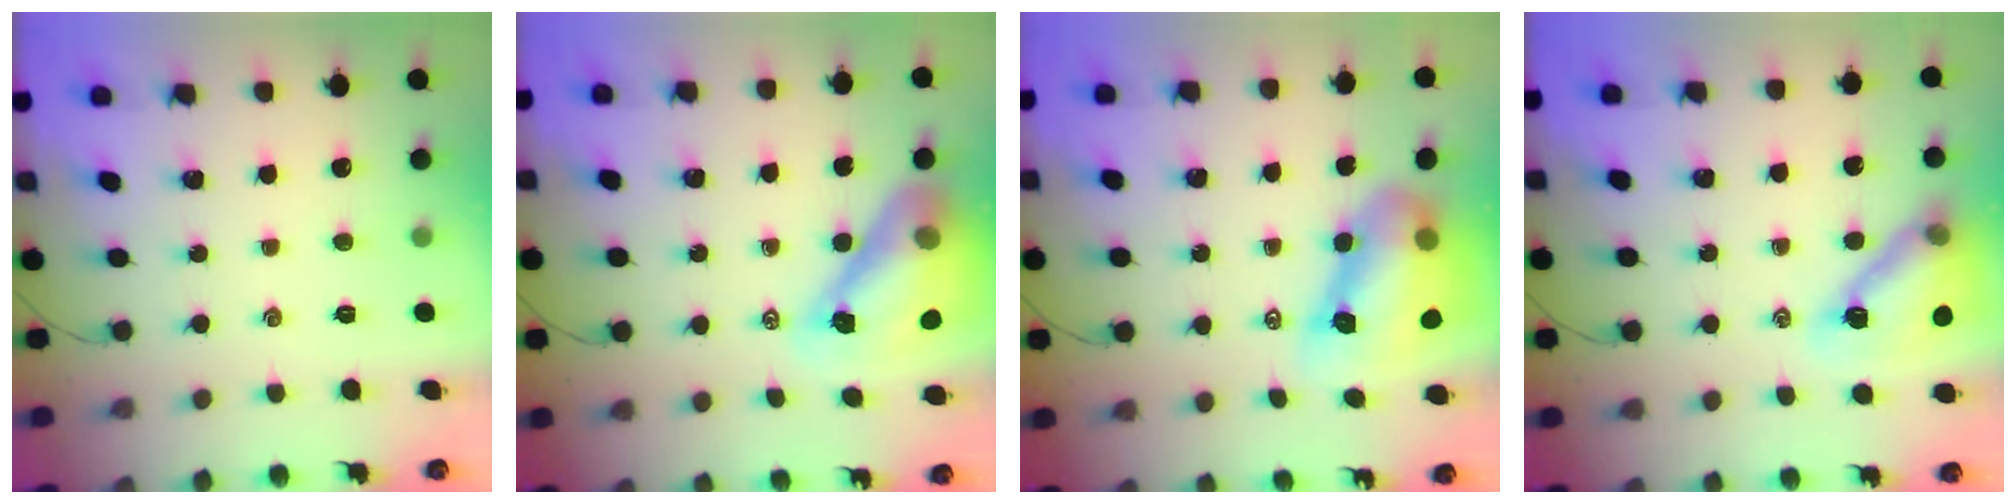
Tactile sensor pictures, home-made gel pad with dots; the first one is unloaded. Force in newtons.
{"total": 15.6, "press": 15.0, "slide": 4.3}
{"total": 12.8, "press": 12.2, "slide": 3.7}
{"total": 15.1, "press": 14.6, "slide": 3.8}